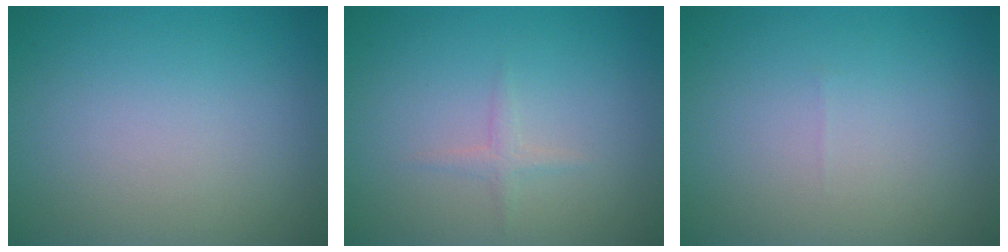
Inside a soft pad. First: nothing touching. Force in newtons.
{"total": 0.9, "press": 0.9, "slide": 0.0}
{"total": 0.0}